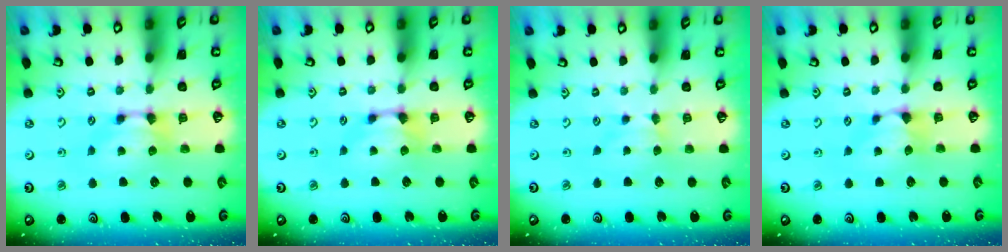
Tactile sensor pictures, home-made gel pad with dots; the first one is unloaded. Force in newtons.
{"total": 1.1, "press": 0.4, "slide": 1.0}
{"total": 1.8, "press": 1.8, "slide": 0.4}
{"total": 0.6, "press": 0.3, "slide": 0.6}